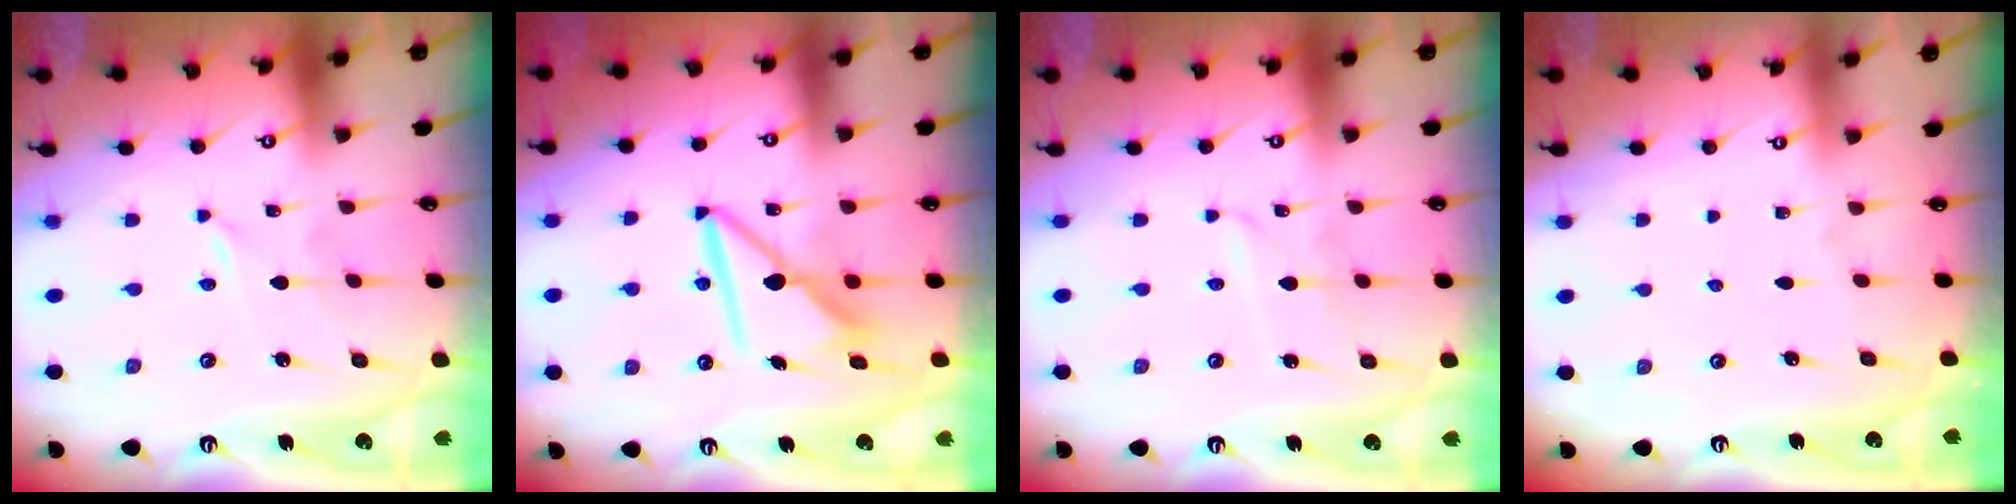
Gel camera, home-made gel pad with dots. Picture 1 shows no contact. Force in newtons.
{"total": 9.9, "press": 9.9, "slide": 0.7}
{"total": 2.9, "press": 2.9, "slide": 0.4}
{"total": 0.0}